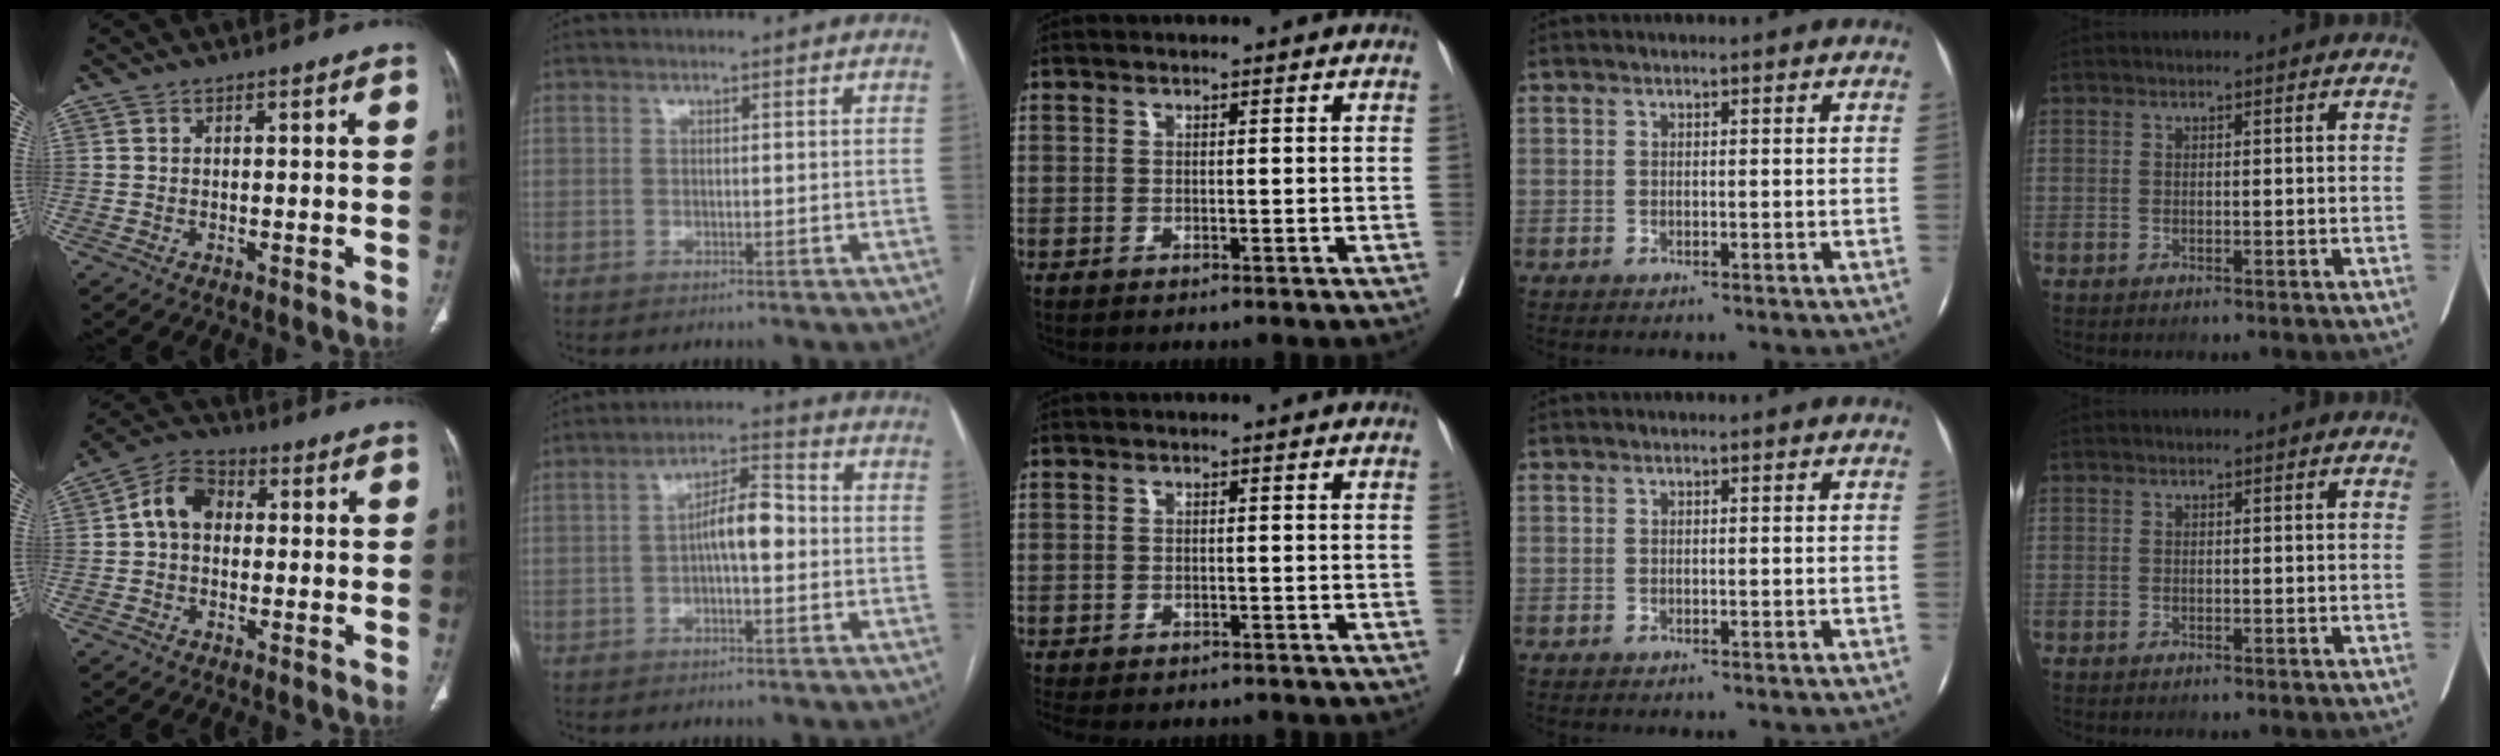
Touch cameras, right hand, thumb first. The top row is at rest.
{"thumb": {"total": 7.3, "force": [0.5, 5.4, 4.8], "torque": [-0.074, 0.022, -0.003]}, "index": {"total": 6.7, "force": [-0.6, 2.0, 6.4], "torque": [-0.109, 0.023, -0.013]}, "middle": {"total": 7.9, "force": [-6.8, 2.8, 2.7], "torque": [-0.048, -0.004, -0.088]}}